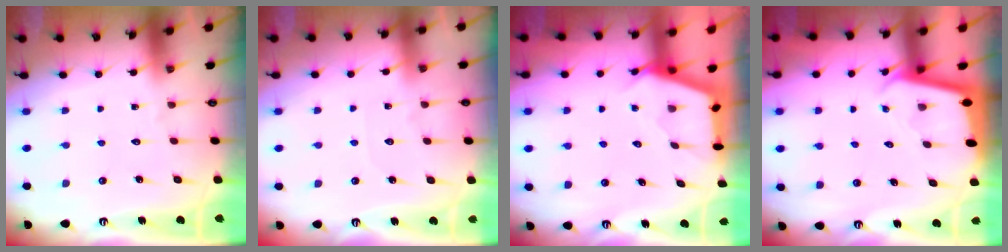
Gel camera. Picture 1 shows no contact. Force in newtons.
{"total": 2.7, "press": 2.7, "slide": 0.3}
{"total": 2.9, "press": 2.9, "slide": 0.4}
{"total": 1.8, "press": 1.8, "slide": 0.0}